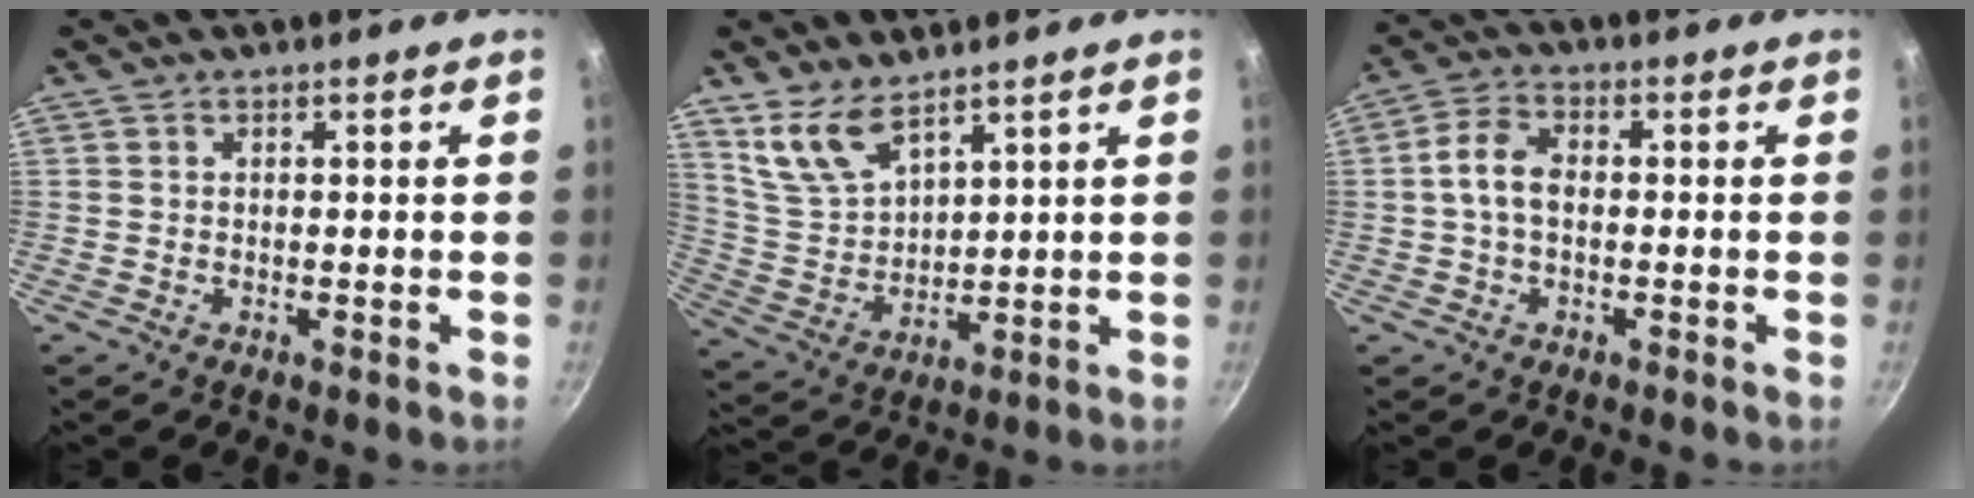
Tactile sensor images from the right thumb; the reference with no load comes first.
{"total": 8.9, "force": [6.4, 4.0, 4.7], "torque": [-0.082, -0.040, 0.144]}
{"total": 6.4, "force": [-0.1, 4.0, 4.9], "torque": [-0.095, 0.023, -0.009]}